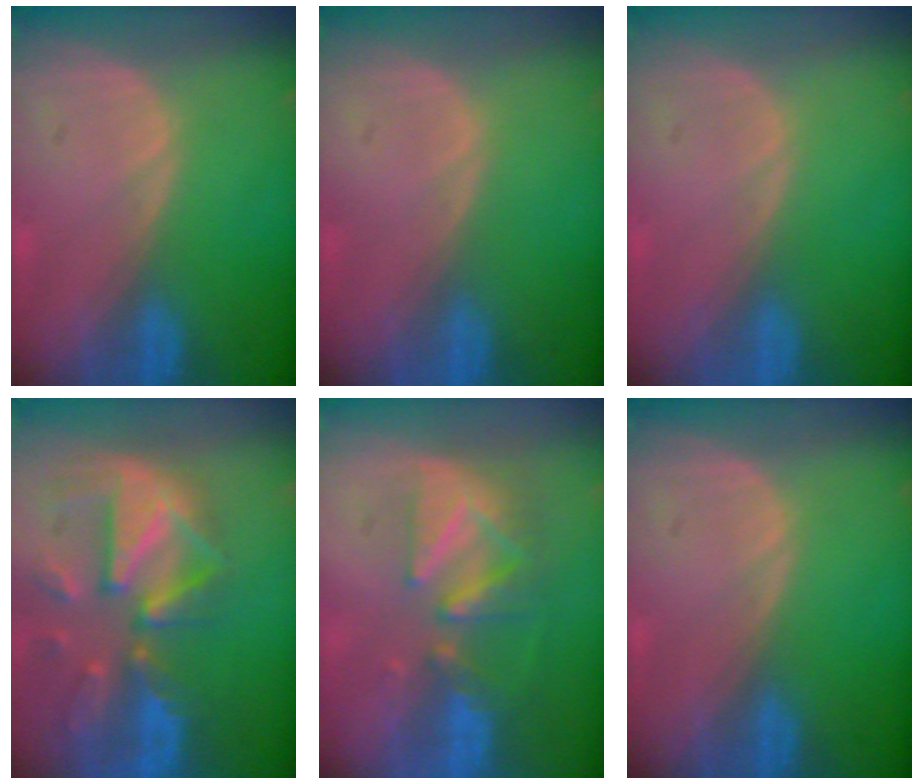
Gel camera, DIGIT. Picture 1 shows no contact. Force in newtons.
{"total": 0.0}
{"total": 0.0}
{"total": 12.0, "press": 10.5, "slide": 5.9}
{"total": 8.4, "press": 7.7, "slide": 3.3}
{"total": 0.0}